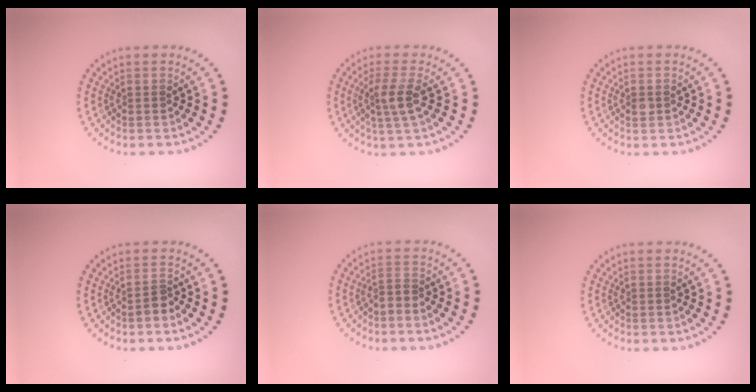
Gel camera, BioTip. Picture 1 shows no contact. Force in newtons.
{"total": 2.6, "press": 2.3, "slide": 1.2}
{"total": 1.0, "press": 1.0, "slide": 0.2}
{"total": 1.5, "press": 1.2, "slide": 0.9}
{"total": 1.0, "press": 0.6, "slide": 0.8}
{"total": 0.0}